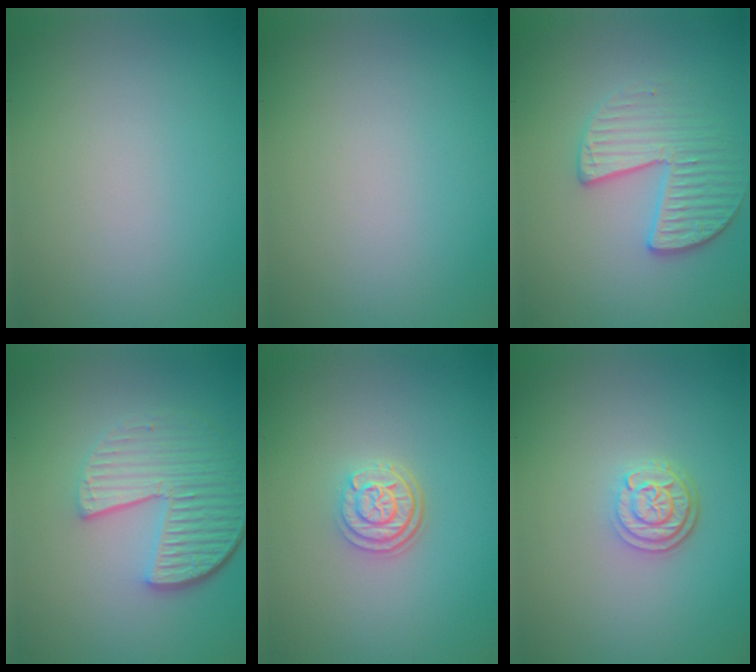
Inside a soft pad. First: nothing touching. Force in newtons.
{"total": 0.0}
{"total": 3.4, "press": 3.3, "slide": 1.0}
{"total": 5.8, "press": 4.1, "slide": 4.0}
{"total": 3.1, "press": 2.4, "slide": 1.9}
{"total": 2.9, "press": 2.4, "slide": 1.7}